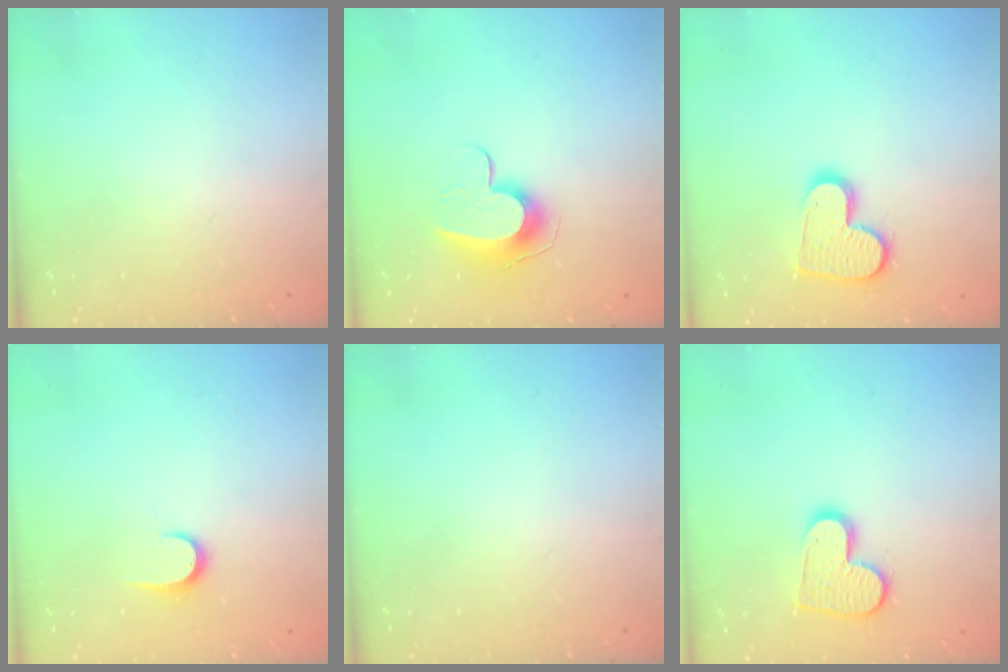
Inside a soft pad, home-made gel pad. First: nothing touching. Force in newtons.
{"total": 10.0, "press": 9.9, "slide": 0.6}
{"total": 13.8, "press": 13.8, "slide": 1.0}
{"total": 6.0, "press": 6.0, "slide": 0.6}
{"total": 0.0}
{"total": 12.8, "press": 12.7, "slide": 1.0}